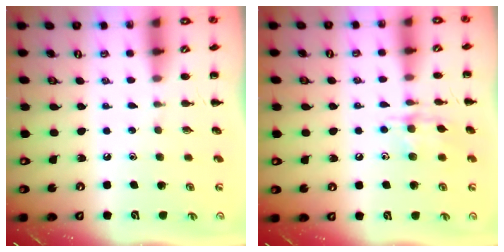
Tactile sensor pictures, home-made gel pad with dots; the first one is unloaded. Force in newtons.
{"total": 9.6, "press": 9.6, "slide": 0.5}